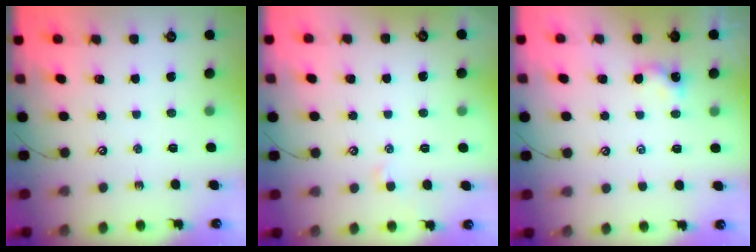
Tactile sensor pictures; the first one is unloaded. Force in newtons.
{"total": 1.4, "press": 1.3, "slide": 0.3}
{"total": 0.7, "press": 0.7, "slide": 0.3}